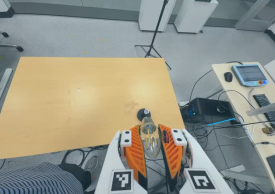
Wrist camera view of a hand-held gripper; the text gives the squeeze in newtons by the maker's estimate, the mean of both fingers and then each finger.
{"total": 21.8, "left": 25.3, "right": 18.3}